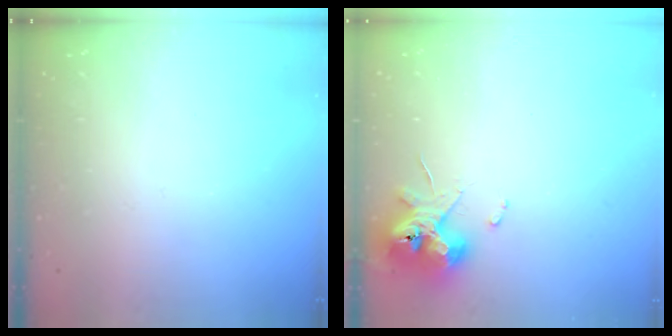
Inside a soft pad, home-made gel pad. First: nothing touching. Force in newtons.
{"total": 10.8, "press": 10.7, "slide": 1.2}